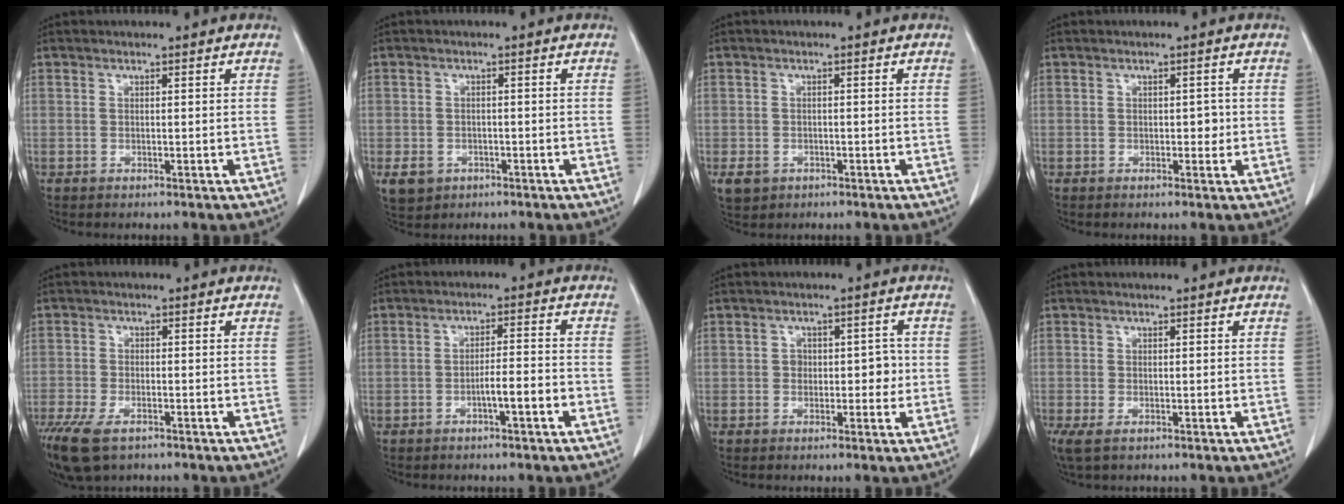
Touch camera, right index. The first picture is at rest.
{"total": 5.2, "force": [-2.6, 4.3, 1.5], "torque": [-0.029, 0.002, -0.031]}
{"total": 3.4, "force": [-1.7, 2.7, 1.1], "torque": [-0.021, 0.000, -0.020]}
{"total": 1.6, "force": [-0.1, 1.0, 1.2], "torque": [-0.011, 0.004, -0.002]}
{"total": 9.9, "force": [-6.6, 4.3, 6.0], "torque": [-0.125, -0.017, -0.108]}
{"total": 4.2, "force": [-2.0, 0.3, 3.7], "torque": [-0.055, 0.008, -0.031]}
{"total": 3.6, "force": [-0.3, 2.5, 2.6], "torque": [-0.024, 0.013, -0.004]}
{"total": 3.0, "force": [-1.8, 1.1, 2.2], "torque": [-0.050, -0.009, -0.026]}